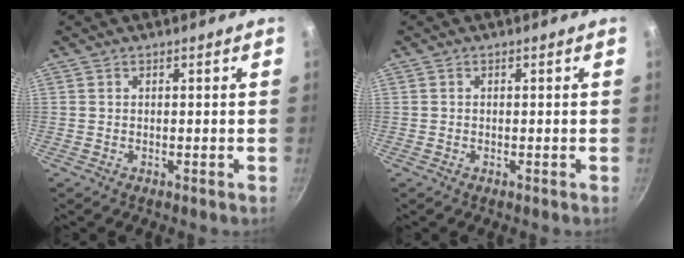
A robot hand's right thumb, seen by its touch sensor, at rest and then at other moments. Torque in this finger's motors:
{"motor_torque": [-0.17, 0.09, -0.19, 0.26, 0.00]}